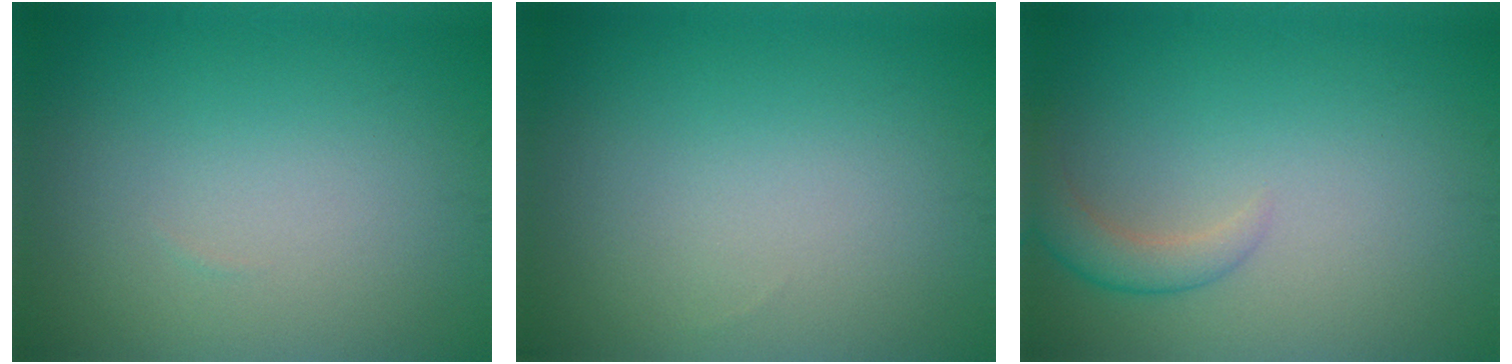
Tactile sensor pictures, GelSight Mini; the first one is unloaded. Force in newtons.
{"total": 0.0}
{"total": 2.6, "press": 2.6, "slide": 0.2}